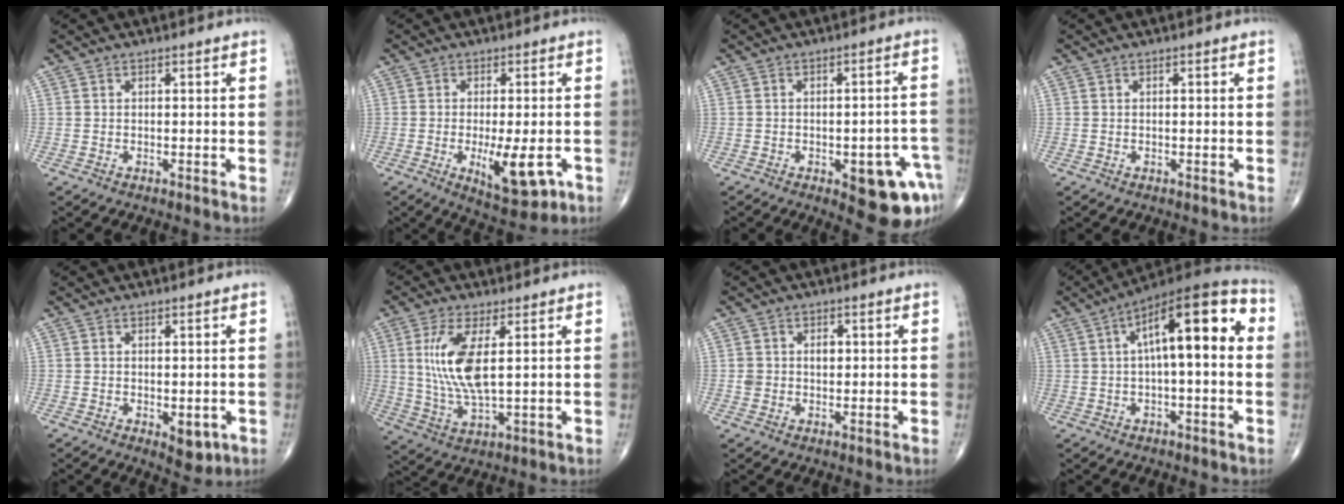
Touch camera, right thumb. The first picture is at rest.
{"total": 9.8, "force": [-2.9, 3.4, 8.7], "torque": [-0.122, -0.018, -0.037]}
{"total": 12.0, "force": [-5.1, 4.7, 9.8], "torque": [-0.089, 0.027, -0.050]}
{"total": 0.0}
{"total": 3.8, "force": [-1.0, 2.1, 3.0], "torque": [-0.024, -0.006, -0.004]}
{"total": 11.0, "force": [2.3, 3.7, 10.1], "torque": [-0.222, -0.017, 0.052]}
{"total": 3.2, "force": [0.4, 2.5, 1.9], "torque": [-0.018, 0.007, 0.009]}
{"total": 17.2, "force": [2.7, 5.7, 15.9], "torque": [-0.226, 0.044, 0.033]}